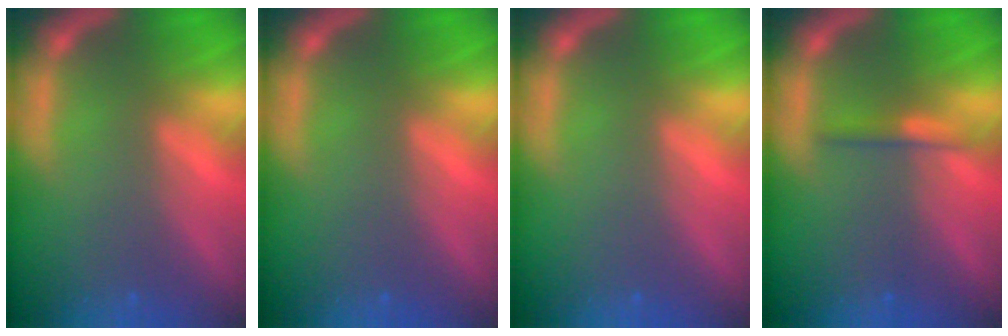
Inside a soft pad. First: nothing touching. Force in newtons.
{"total": 0.0}
{"total": 0.0}
{"total": 1.4}